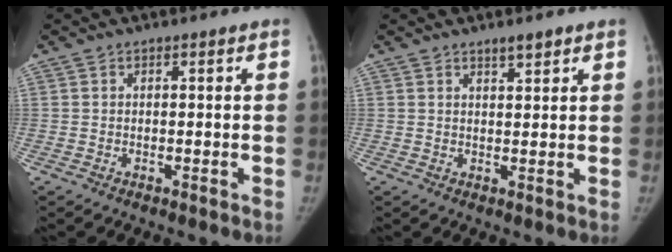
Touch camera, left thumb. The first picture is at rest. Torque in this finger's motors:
{"motor_torque": [0.42, 0.06, 0.34, -0.76, 0.11]}